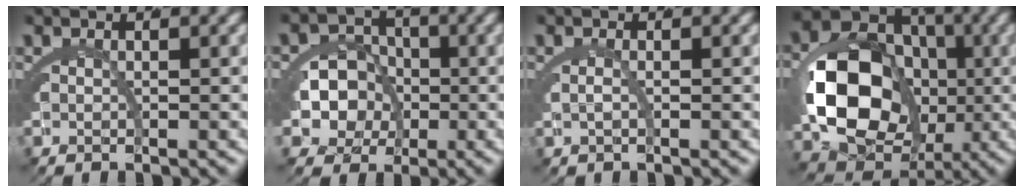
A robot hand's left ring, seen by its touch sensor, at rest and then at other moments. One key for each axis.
{"total": 9.7, "fx": -2.3, "fy": 8.5, "fz": 4.0, "tx": -0.078, "ty": -0.034, "tz": -0.041}
{"total": 0.8, "fx": -0.2, "fy": 0.4, "fz": 0.6, "tx": -0.020, "ty": -0.002, "tz": -0.004}
{"total": 15.2, "fx": -0.9, "fy": 11.7, "fz": 9.7, "tx": -0.175, "ty": -0.020, "tz": -0.019}